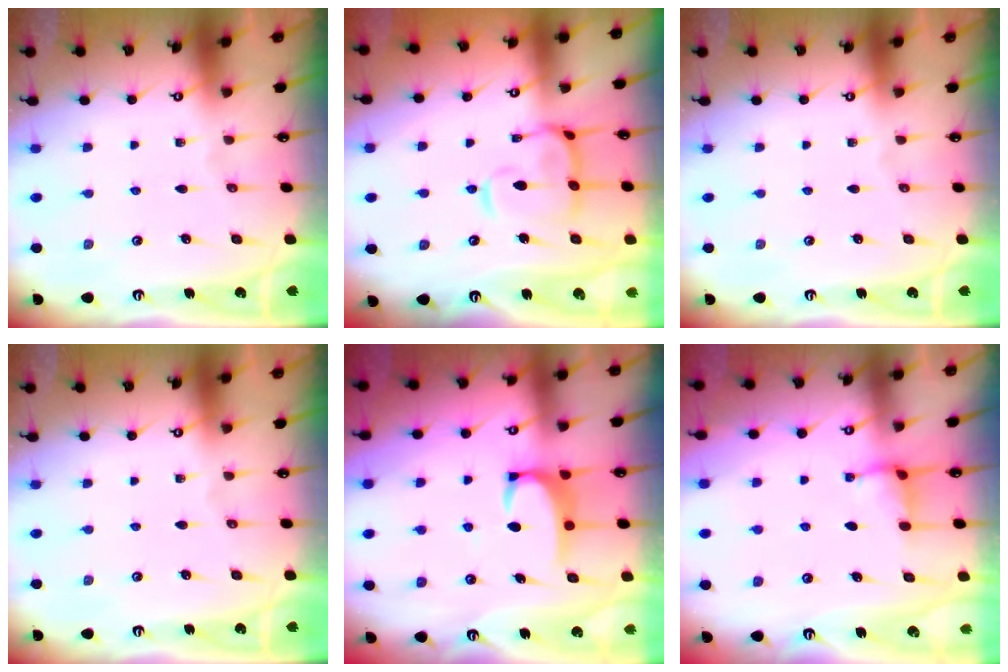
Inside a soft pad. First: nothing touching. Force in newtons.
{"total": 6.5, "press": 6.4, "slide": 1.2}
{"total": 0.0}
{"total": 0.0}
{"total": 3.3, "press": 3.3, "slide": 0.3}
{"total": 3.0, "press": 3.0, "slide": 0.3}